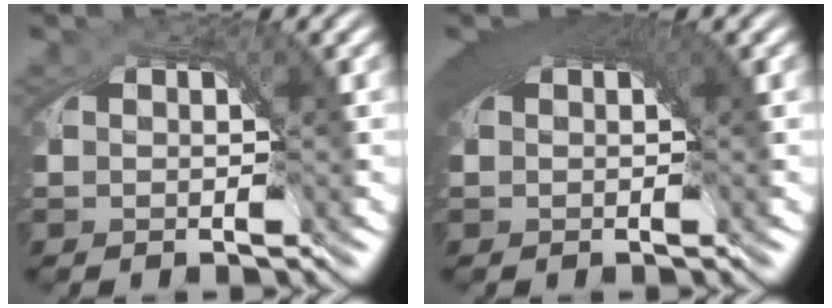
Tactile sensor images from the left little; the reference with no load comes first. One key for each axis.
{"total": 3.8, "fx": 1.3, "fy": 1.3, "fz": 3.4, "tx": -0.039, "ty": 0.008, "tz": 0.015}